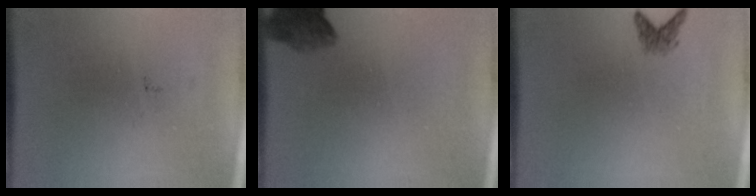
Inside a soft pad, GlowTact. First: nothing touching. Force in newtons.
{"total": 6.4}
{"total": 1.4}